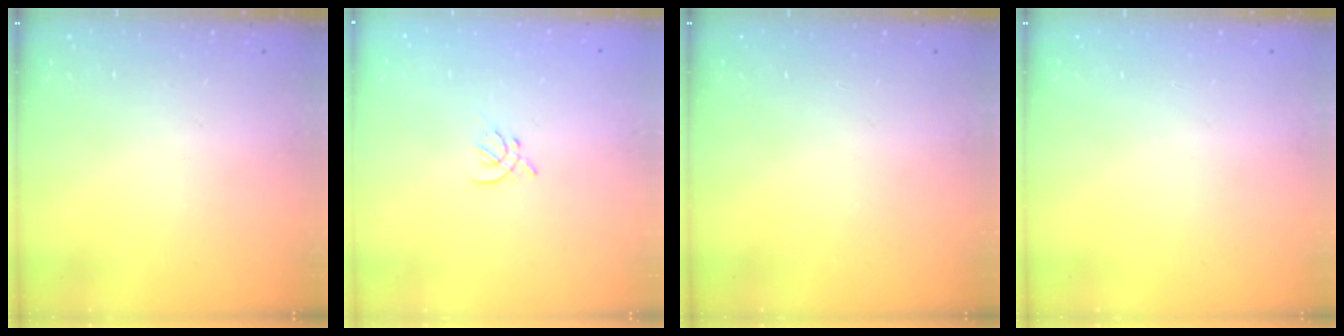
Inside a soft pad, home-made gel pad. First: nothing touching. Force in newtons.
{"total": 2.2, "press": 2.1, "slide": 0.6}
{"total": 0.0}
{"total": 0.0}